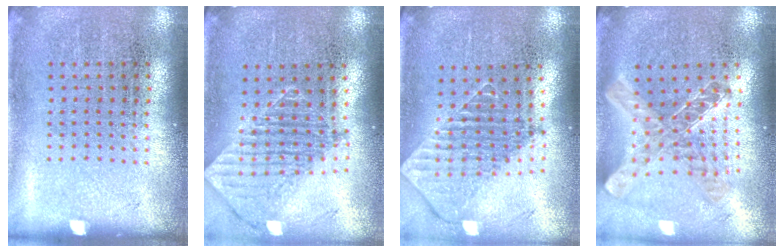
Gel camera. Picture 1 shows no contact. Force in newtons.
{"total": 1.2, "press": 1.1, "slide": 0.6}
{"total": 1.9, "press": 1.5, "slide": 1.3}
{"total": 1.2, "press": 1.1, "slide": 0.5}